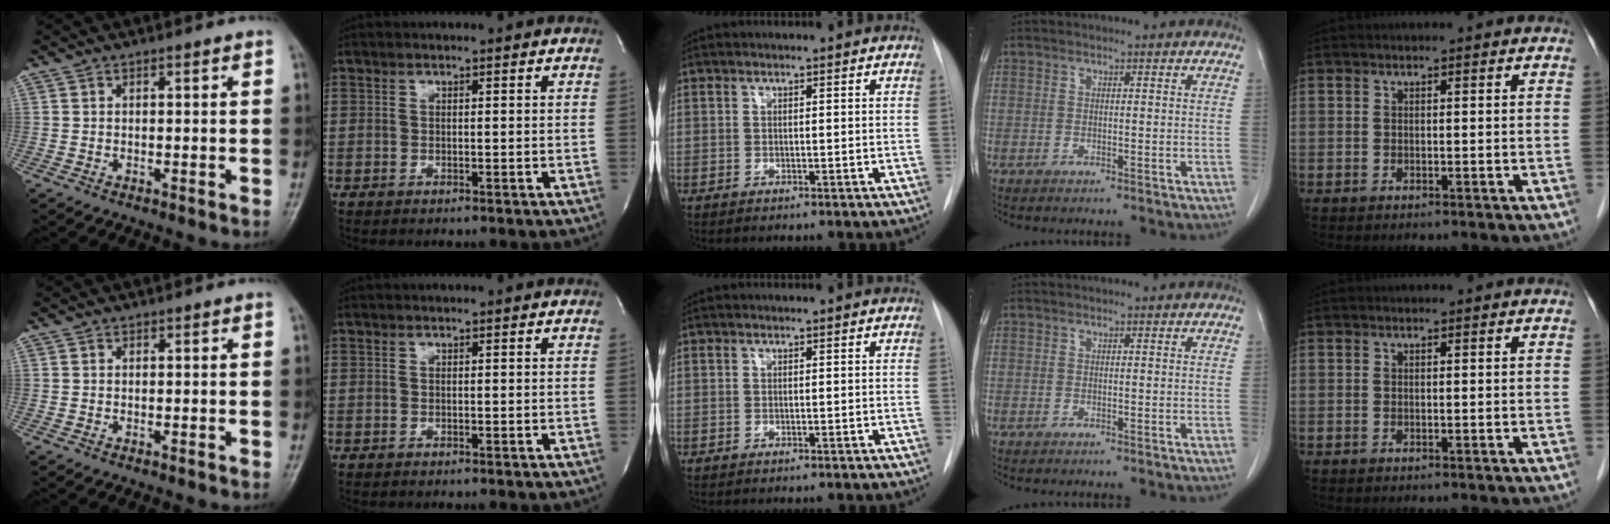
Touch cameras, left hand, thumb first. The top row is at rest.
{}